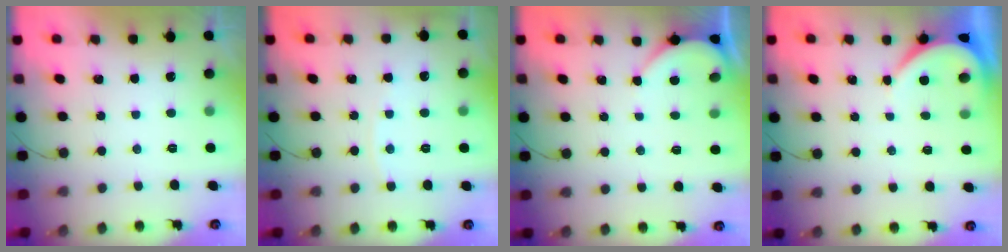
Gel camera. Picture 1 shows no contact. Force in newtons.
{"total": 2.9, "press": 2.8, "slide": 0.4}
{"total": 2.7, "press": 2.7, "slide": 0.1}
{"total": 3.9, "press": 3.9, "slide": 0.6}